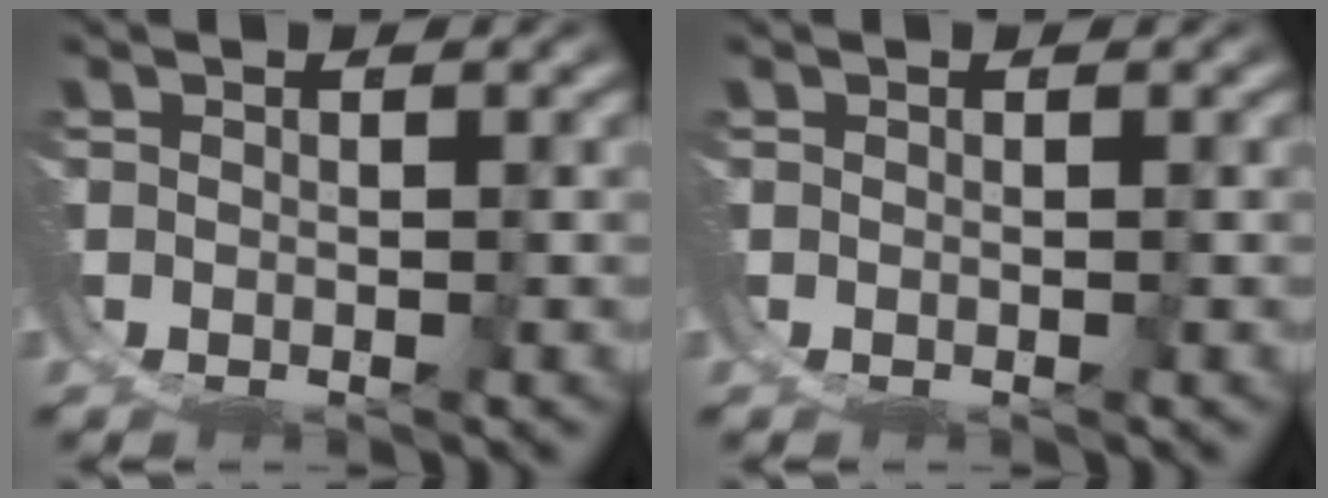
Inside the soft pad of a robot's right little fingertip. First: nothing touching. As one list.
[{"total": 0.0}]